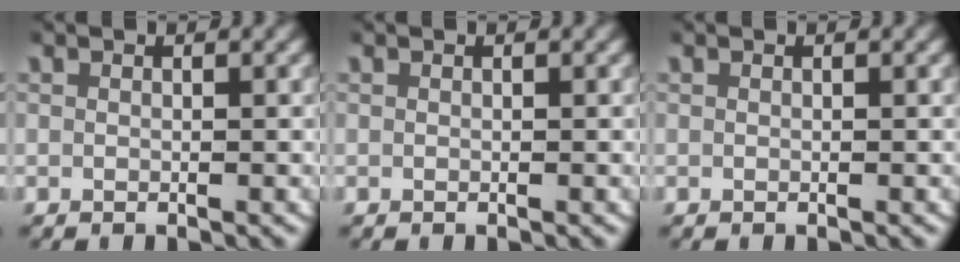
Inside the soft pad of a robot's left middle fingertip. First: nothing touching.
{"total": 0.0}
{"total": 0.0}